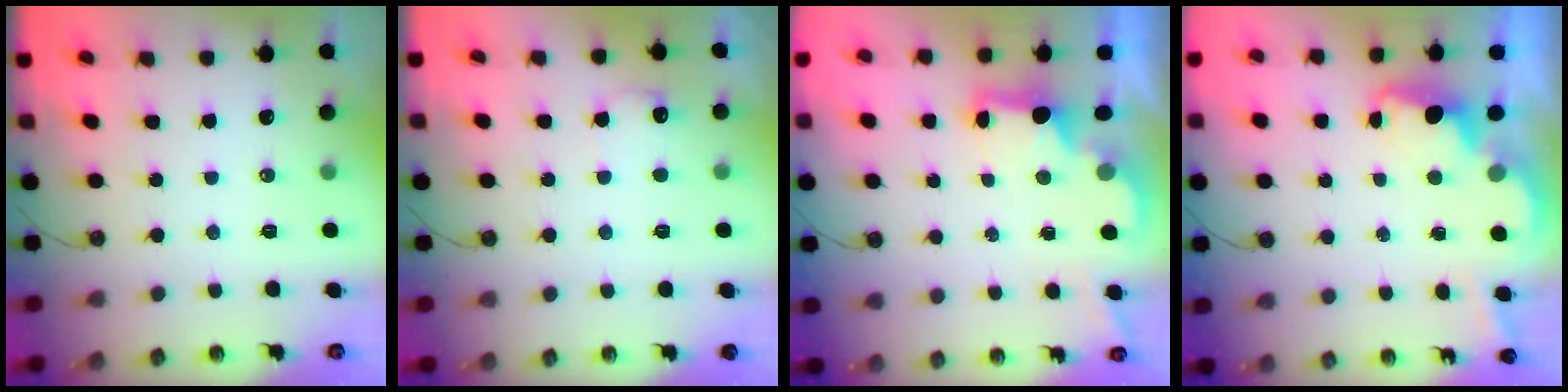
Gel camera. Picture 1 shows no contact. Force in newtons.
{"total": 6.6, "press": 6.6, "slide": 0.5}
{"total": 2.5, "press": 2.3, "slide": 0.8}
{"total": 3.5, "press": 3.4, "slide": 0.7}